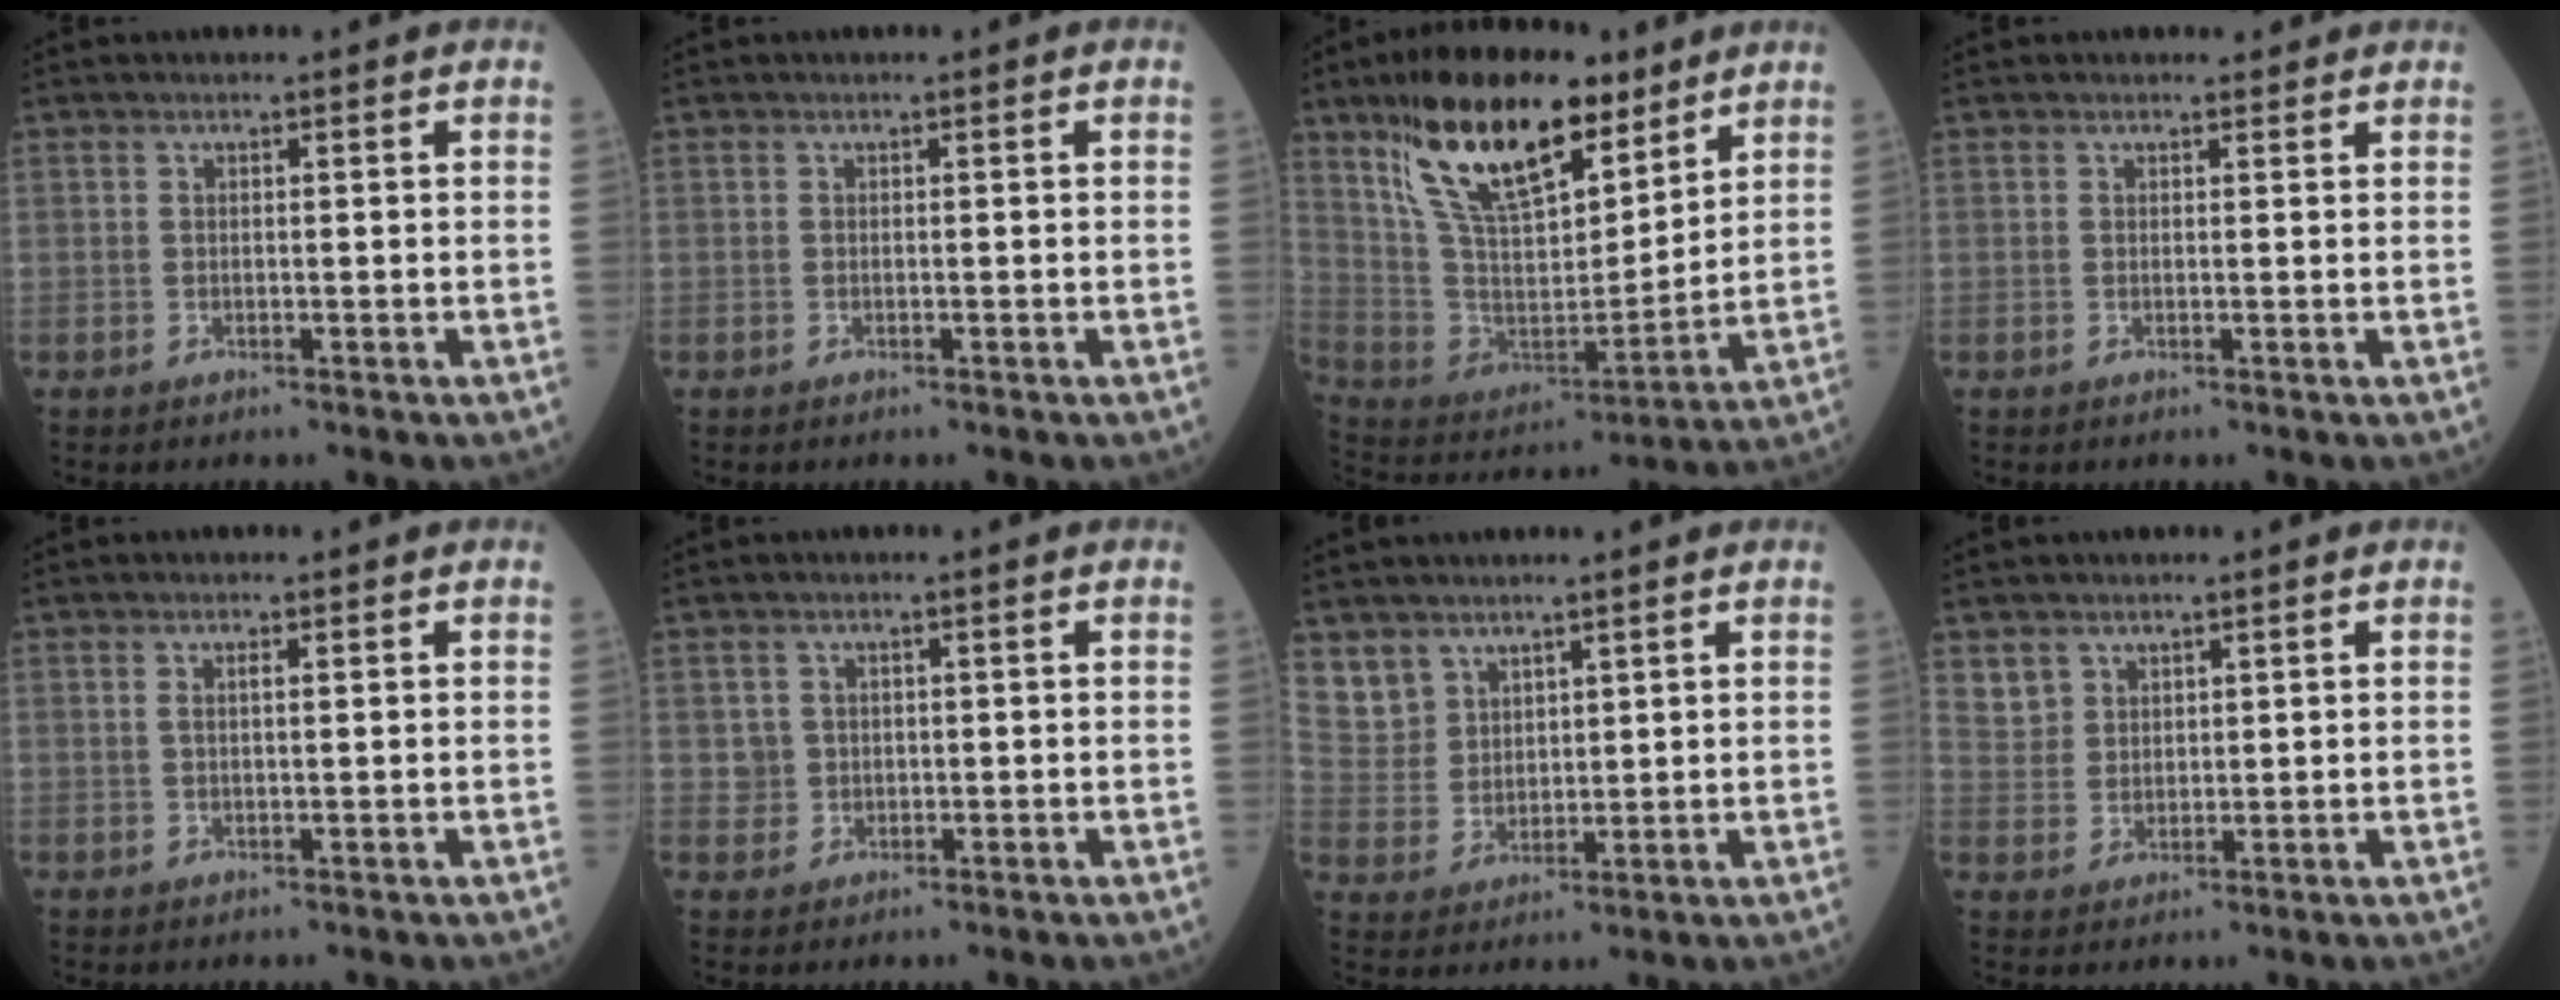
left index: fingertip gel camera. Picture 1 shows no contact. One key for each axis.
{"total": 0.0}
{"total": 20.4, "fx": 13.2, "fy": 7.6, "fz": 13.6, "tx": -0.252, "ty": 0.012, "tz": 0.243}
{"total": 1.4, "fx": 1.3, "fy": 0.7, "fz": 0.0, "tx": -0.004, "ty": 0.003, "tz": 0.011}
{"total": 1.2, "fx": 0.5, "fy": 0.1, "fz": 1.1, "tx": -0.024, "ty": 0.003, "tz": 0.010}
{"total": 2.0, "fx": 0.4, "fy": 2.0, "fz": 0.2, "tx": -0.003, "ty": 0.003, "tz": 0.009}
{"total": 6.6, "fx": 5.0, "fy": 4.4, "fz": 0.1, "tx": 0.000, "ty": 0.001, "tz": 0.111}
{"total": 3.7, "fx": 2.6, "fy": 2.7, "fz": -0.1, "tx": 0.011, "ty": 0.001, "tz": 0.048}